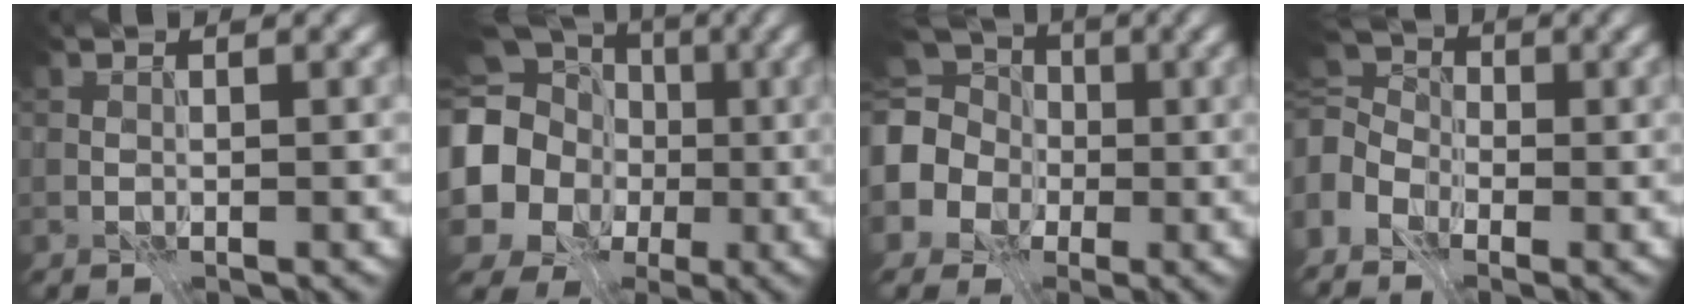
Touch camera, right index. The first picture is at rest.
{"total": 17.8, "force": [0.6, 16.6, 6.5], "torque": [-0.195, 0.004, -0.037]}
{"total": 10.2, "force": [-0.3, 9.0, 4.7], "torque": [-0.105, 0.013, -0.050]}
{"total": 5.5, "force": [-2.4, 3.8, 3.3], "torque": [-0.081, -0.001, -0.063]}